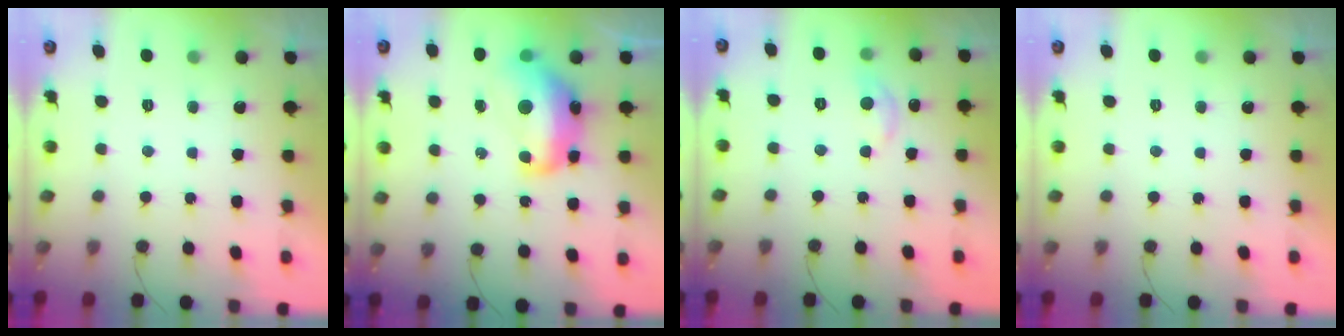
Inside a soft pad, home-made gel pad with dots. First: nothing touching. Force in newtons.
{"total": 15.3, "press": 15.3, "slide": 1.0}
{"total": 7.4, "press": 7.3, "slide": 0.9}
{"total": 0.0}